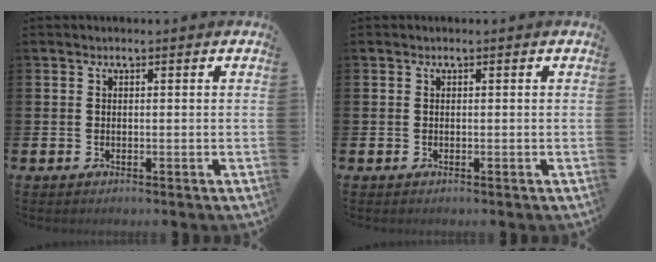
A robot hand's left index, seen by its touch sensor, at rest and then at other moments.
{"total": 0.0}